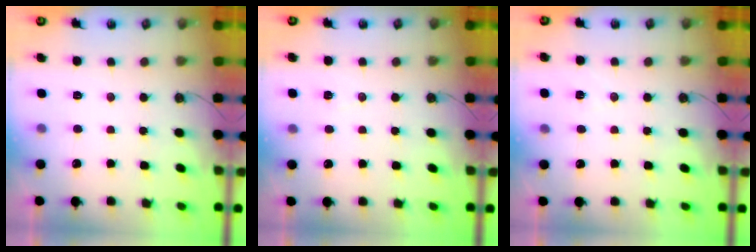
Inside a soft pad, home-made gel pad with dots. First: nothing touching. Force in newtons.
{"total": 6.1, "press": 4.0, "slide": 4.6}
{"total": 6.9, "press": 5.7, "slide": 3.8}